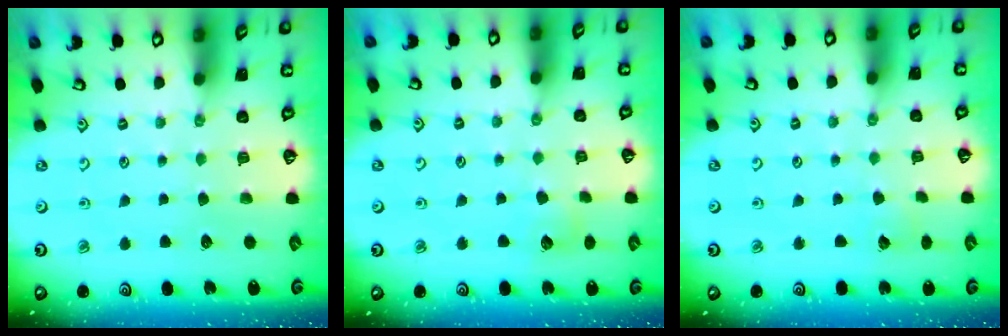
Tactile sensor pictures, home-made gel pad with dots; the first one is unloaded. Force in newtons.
{"total": 7.5, "press": 7.5, "slide": 0.7}
{"total": 2.8, "press": 2.8, "slide": 0.3}